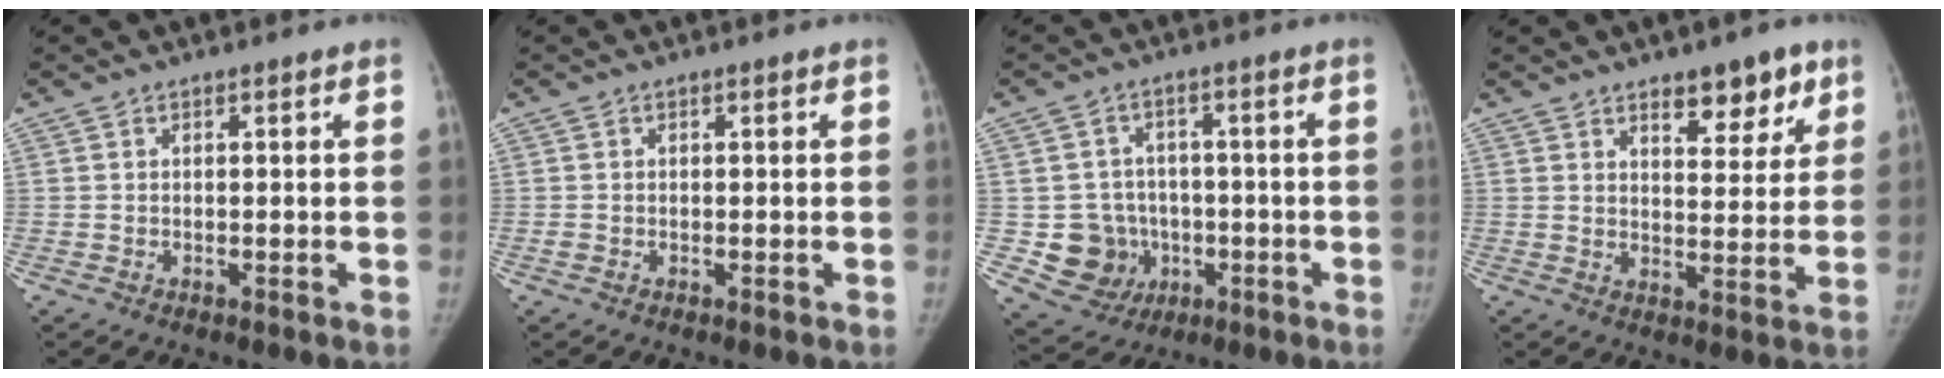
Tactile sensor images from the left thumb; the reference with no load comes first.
{"total": 0.8, "force": [-0.4, 0.7, 0.3], "torque": [-0.004, 0.001, -0.008]}
{"total": 9.6, "force": [-1.9, 9.1, 2.6], "torque": [-0.015, 0.015, -0.018]}
{"total": 8.9, "force": [5.7, 4.1, 5.5], "torque": [-0.041, -0.033, 0.082]}